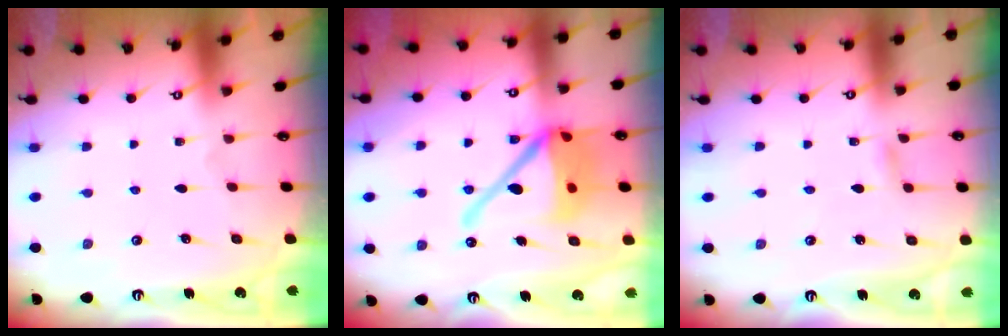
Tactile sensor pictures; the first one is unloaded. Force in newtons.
{"total": 16.2, "press": 15.9, "slide": 2.6}
{"total": 2.7, "press": 2.7, "slide": 0.2}